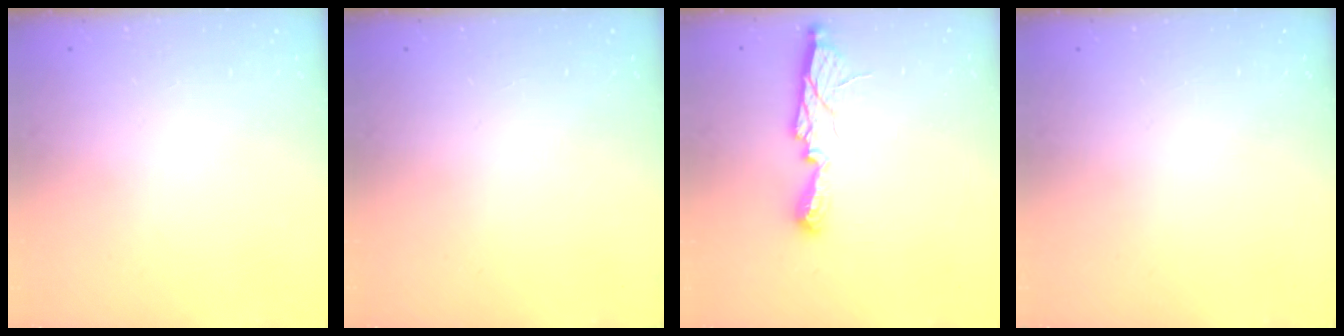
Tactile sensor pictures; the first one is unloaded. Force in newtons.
{"total": 0.0}
{"total": 9.7, "press": 9.7, "slide": 0.9}
{"total": 0.0}